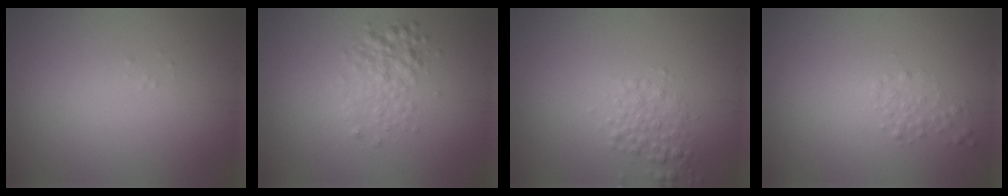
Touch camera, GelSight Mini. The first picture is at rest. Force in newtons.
{"total": 2.5, "press": 2.5, "slide": 0.0}
{"total": 2.0, "press": 2.0, "slide": 0.1}
{"total": 1.2, "press": 1.2, "slide": 0.0}